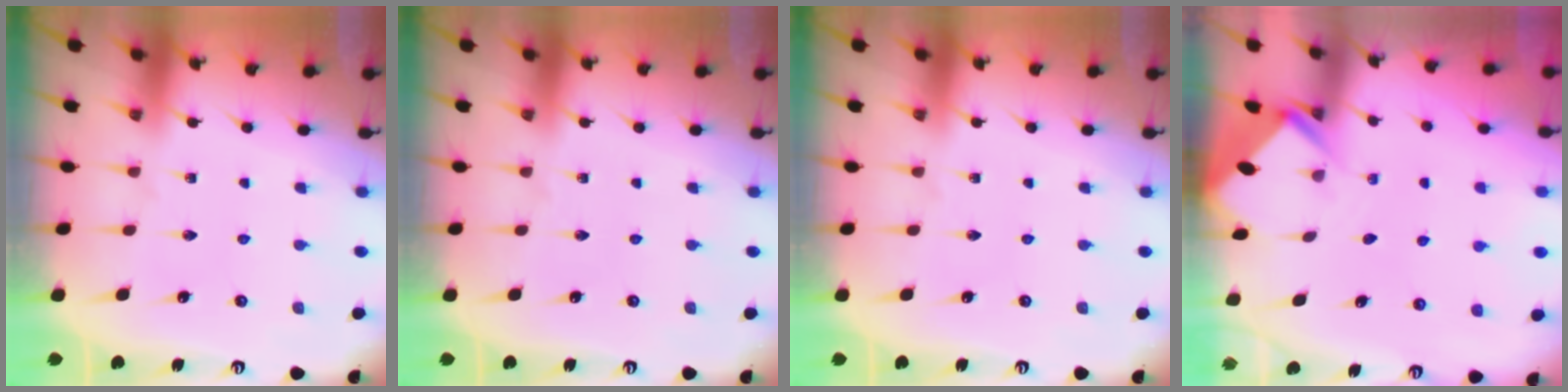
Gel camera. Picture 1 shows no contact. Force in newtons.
{"total": 0.0}
{"total": 0.0}
{"total": 2.8, "press": 2.8, "slide": 0.2}